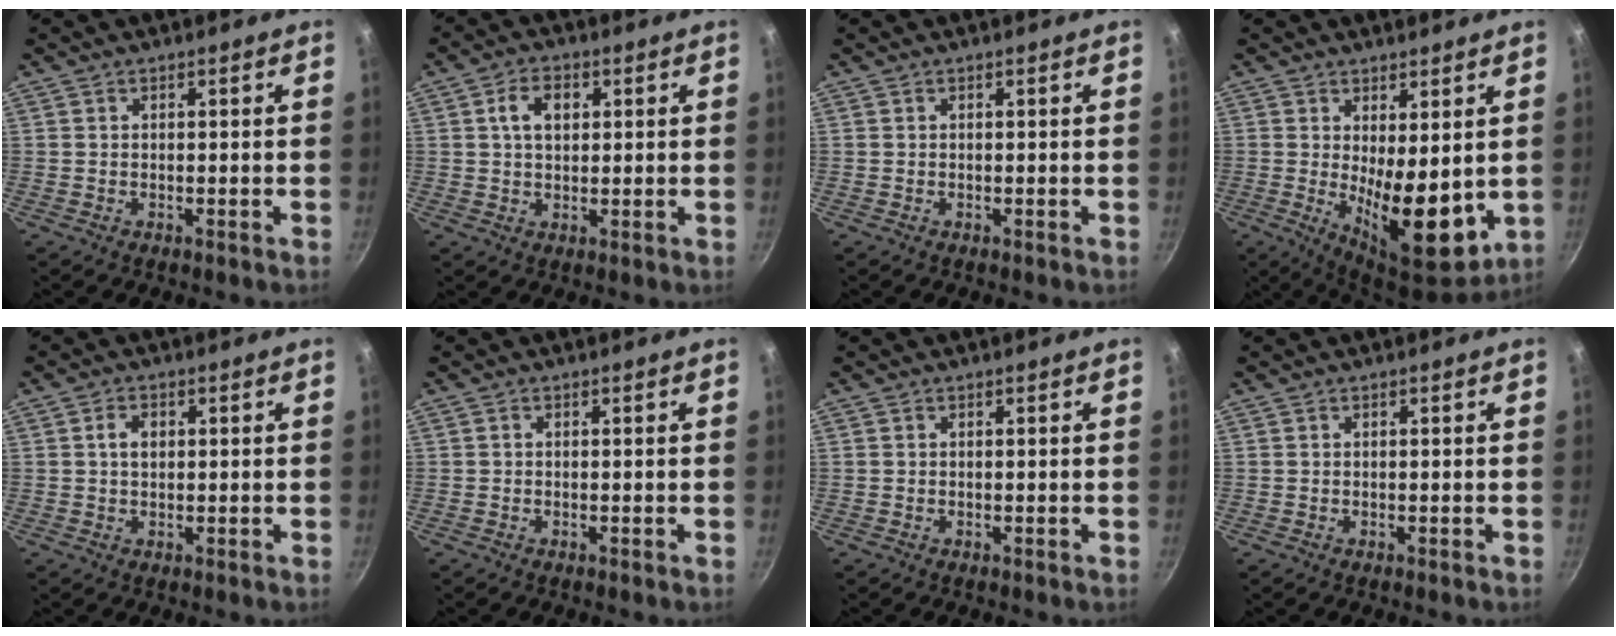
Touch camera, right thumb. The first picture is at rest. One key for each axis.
{"total": 5.7, "fx": 1.6, "fy": 3.8, "fz": 4.0, "tx": -0.051, "ty": 0.004, "tz": 0.024}
{"total": 0.0}
{"total": 12.4, "fx": 0.2, "fy": 4.9, "fz": 11.3, "tx": -0.140, "ty": -0.031, "tz": 0.017}
{"total": 2.9, "fx": 0.6, "fy": 2.0, "fz": 2.0, "tx": -0.025, "ty": 0.002, "tz": 0.008}
{"total": 0.6, "fx": 0.0, "fy": 0.1, "fz": 0.6, "tx": -0.013, "ty": 0.002, "tz": -0.001}
{"total": 0.0}
{"total": 0.0}